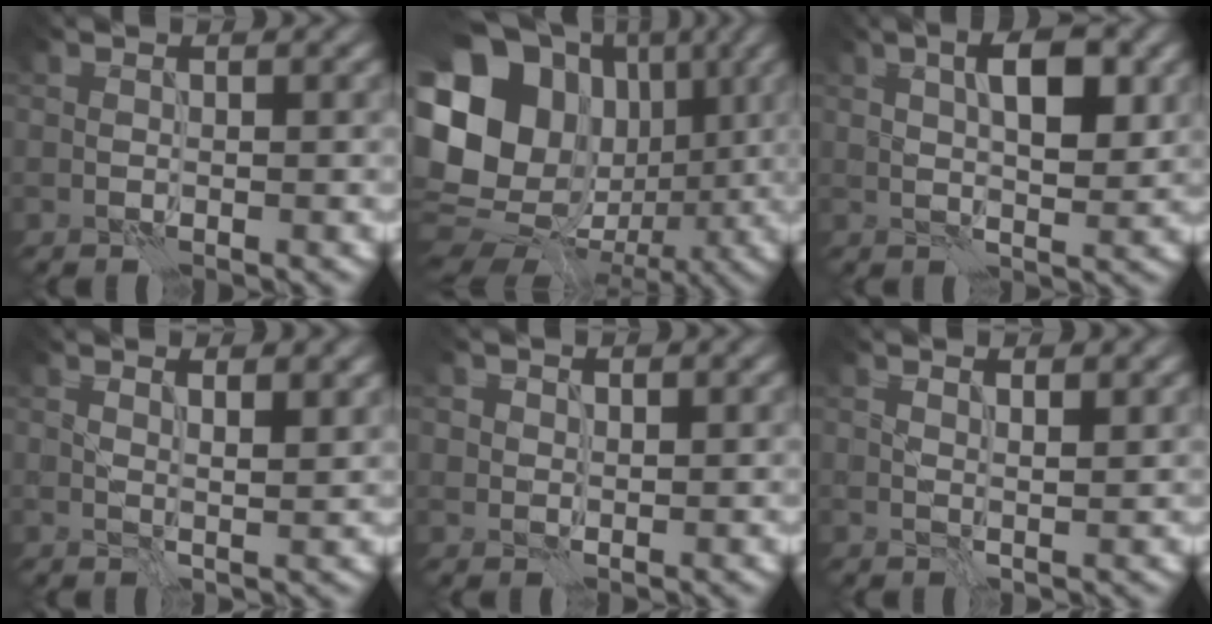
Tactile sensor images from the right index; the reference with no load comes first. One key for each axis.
{"total": 22.0, "fx": 1.9, "fy": 19.2, "fz": 10.6, "tx": -0.233, "ty": 0.024, "tz": 0.006}
{"total": 5.4, "fx": 1.5, "fy": 2.0, "fz": 4.8, "tx": -0.077, "ty": 0.007, "tz": 0.024}
{"total": 3.2, "fx": 1.8, "fy": 0.9, "fz": 2.5, "tx": -0.026, "ty": 0.004, "tz": 0.019}
{"total": 1.4, "fx": 0.8, "fy": 1.1, "fz": 0.4, "tx": -0.009, "ty": -0.001, "tz": 0.013}
{"total": 1.8, "fx": 1.1, "fy": 0.3, "fz": 1.4, "tx": -0.019, "ty": -0.002, "tz": 0.016}